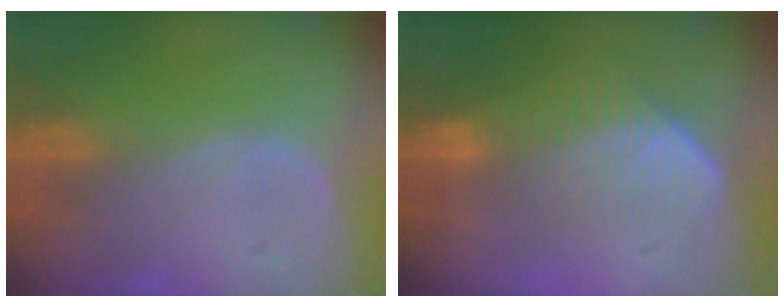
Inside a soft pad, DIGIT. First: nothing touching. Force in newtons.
{"total": 7.3, "press": 6.2, "slide": 3.7}